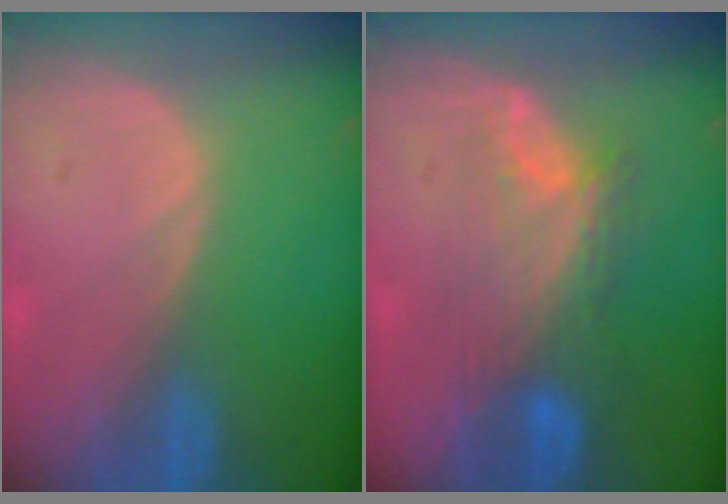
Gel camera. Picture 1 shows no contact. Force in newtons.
{"total": 7.8, "press": 7.4, "slide": 2.7}